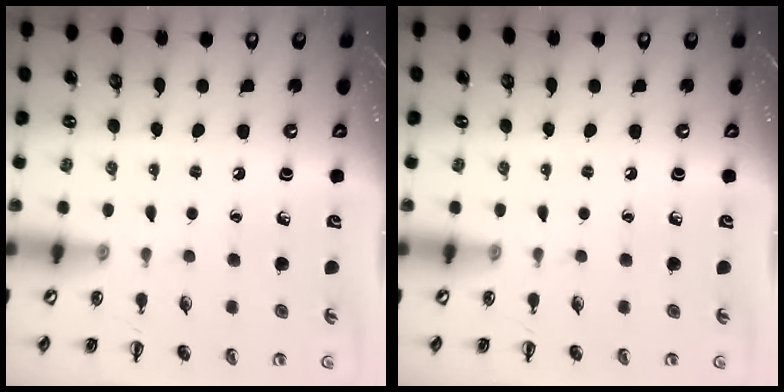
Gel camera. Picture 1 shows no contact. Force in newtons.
{"total": 0.0}